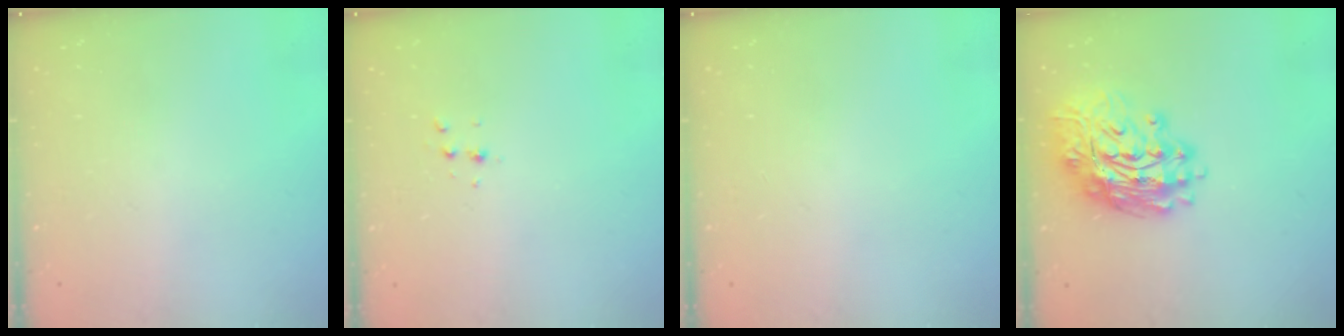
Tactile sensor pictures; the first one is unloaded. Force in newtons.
{"total": 3.8, "press": 3.7, "slide": 1.1}
{"total": 0.0}
{"total": 16.8, "press": 16.7, "slide": 1.9}